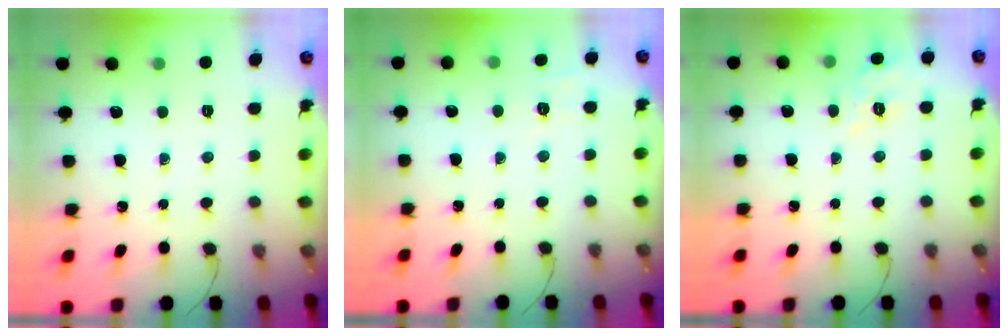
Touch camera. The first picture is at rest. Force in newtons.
{"total": 1.8, "press": 0.5, "slide": 1.7}
{"total": 8.9, "press": 8.8, "slide": 1.3}